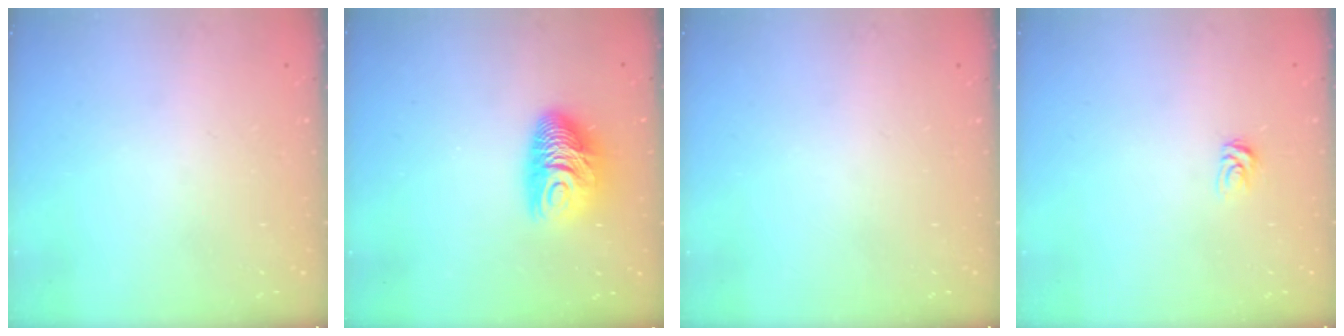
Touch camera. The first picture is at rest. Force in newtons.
{"total": 10.7, "press": 10.6, "slide": 0.7}
{"total": 0.0}
{"total": 3.8, "press": 3.8, "slide": 0.2}